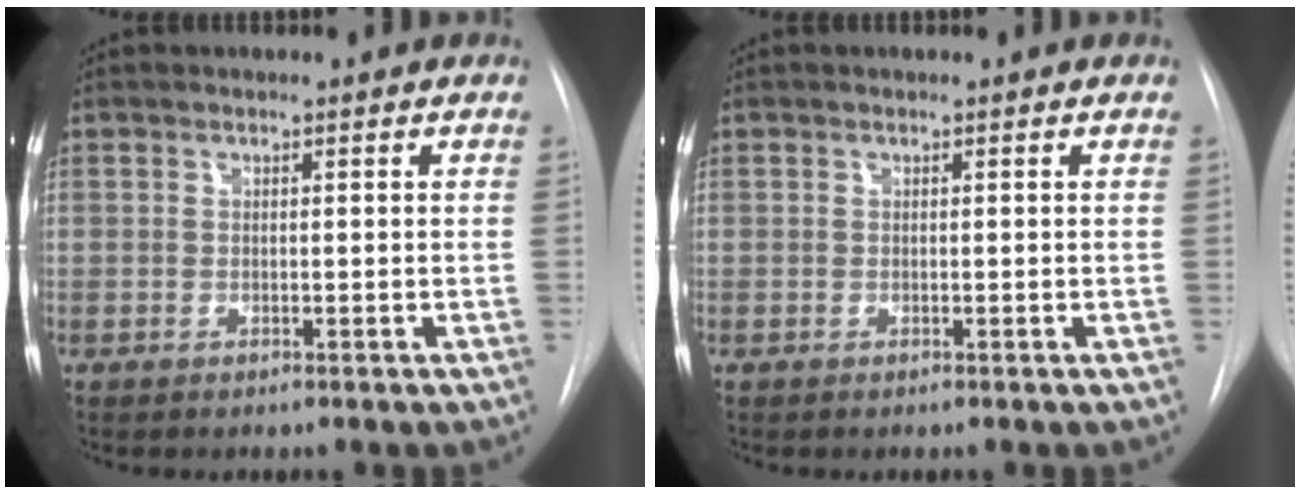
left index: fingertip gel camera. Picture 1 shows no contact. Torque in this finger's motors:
{"motor_torque": [-0.04, 0.03, 0.00, 0.00]}